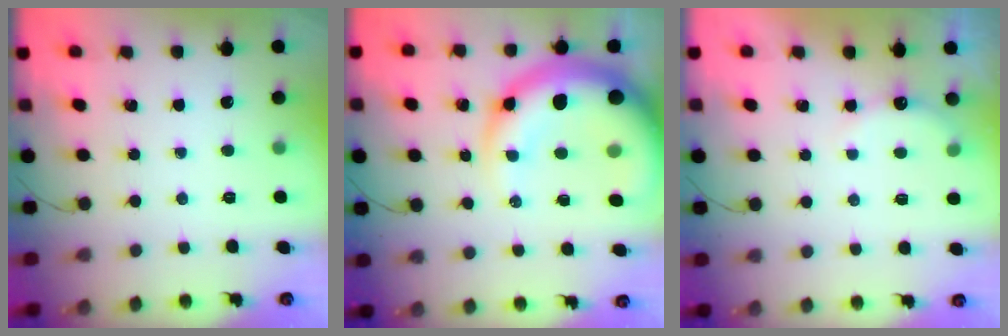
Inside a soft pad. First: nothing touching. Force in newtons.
{"total": 16.4, "press": 15.8, "slide": 4.6}
{"total": 5.4, "press": 5.3, "slide": 0.9}